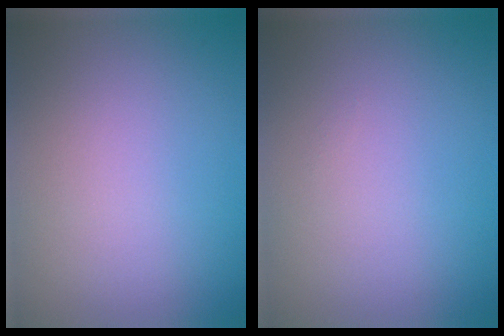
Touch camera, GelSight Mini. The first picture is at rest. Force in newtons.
{"total": 0.0}